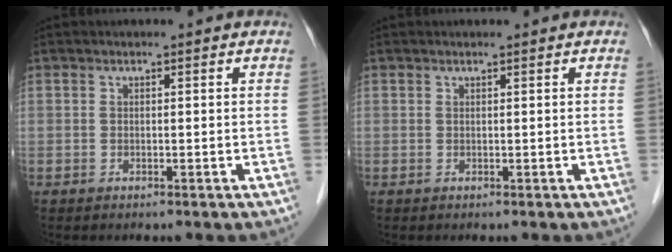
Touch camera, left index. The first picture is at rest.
{"total": 0.0}